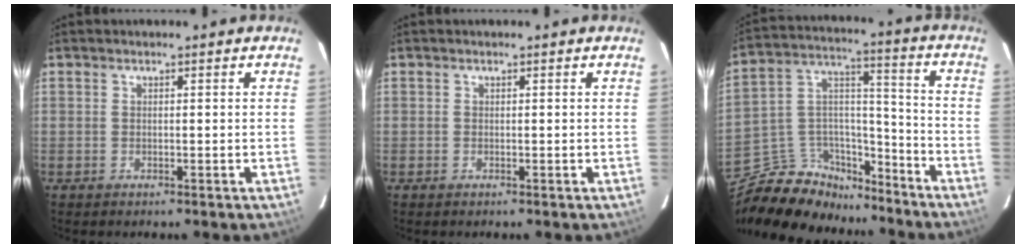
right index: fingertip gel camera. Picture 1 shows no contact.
{"total": 0.0}
{"total": 18.1, "force": [-13.8, 9.8, 6.3], "torque": [-0.150, 0.067, -0.215]}